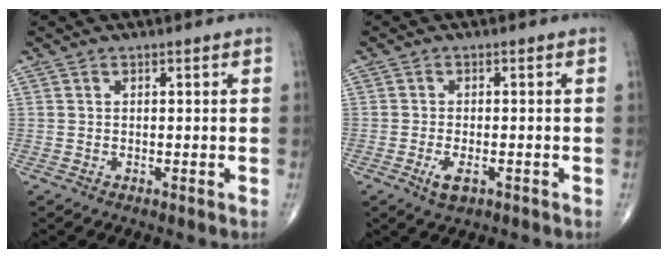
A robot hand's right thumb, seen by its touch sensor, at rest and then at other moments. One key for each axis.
{"total": 3.3, "fx": -1.5, "fy": 1.5, "fz": 2.6, "tx": -0.050, "ty": -0.003, "tz": -0.024}